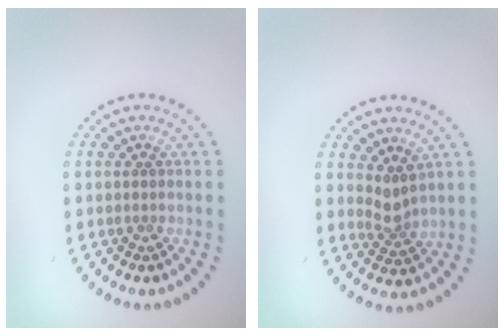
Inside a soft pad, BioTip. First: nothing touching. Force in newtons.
{"total": 2.0, "press": 1.4, "slide": 1.4}